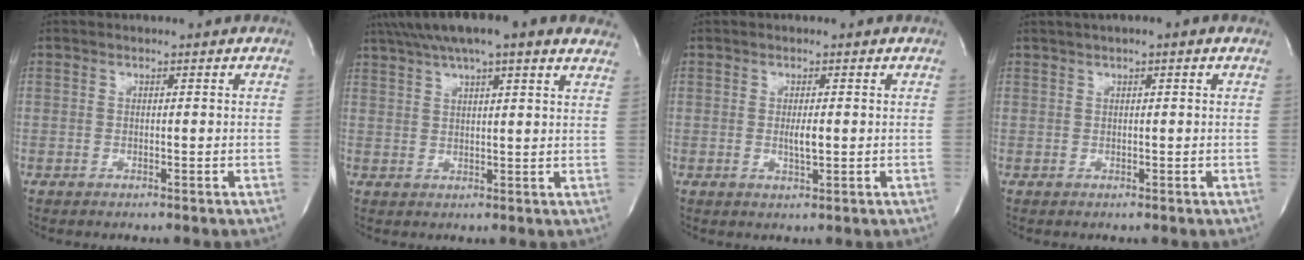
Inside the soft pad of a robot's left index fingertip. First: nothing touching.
{"total": 18.1, "force": [14.0, 3.1, 11.1], "torque": [-0.181, 0.057, 0.186]}
{"total": 2.1, "force": [0.1, 0.3, 2.1], "torque": [-0.041, -0.004, 0.003]}
{"total": 3.0, "force": [1.9, 0.2, 2.4], "torque": [-0.042, 0.021, 0.028]}